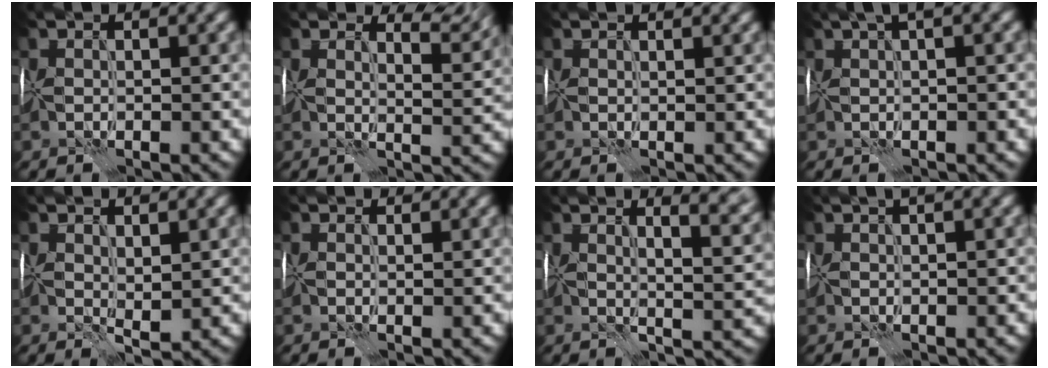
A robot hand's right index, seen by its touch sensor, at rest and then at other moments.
{"total": 4.7, "force": [4.1, 1.2, 1.9], "torque": [-0.029, -0.005, 0.050]}
{"total": 1.1, "force": [1.0, 0.2, 0.5], "torque": [-0.011, 0.002, 0.012]}
{"total": 2.5, "force": [1.2, 0.2, 2.2], "torque": [-0.042, 0.010, 0.021]}
{"total": 1.7, "force": [0.7, 0.4, 1.5], "torque": [-0.025, -0.006, 0.013]}
{"total": 1.7, "force": [1.4, 0.8, 0.7], "torque": [-0.017, 0.003, 0.016]}
{"total": 7.1, "force": [3.6, 2.1, 5.8], "torque": [-0.055, 0.010, 0.043]}
{"total": 2.1, "force": [1.1, 0.3, 1.8], "torque": [-0.026, 0.011, 0.017]}